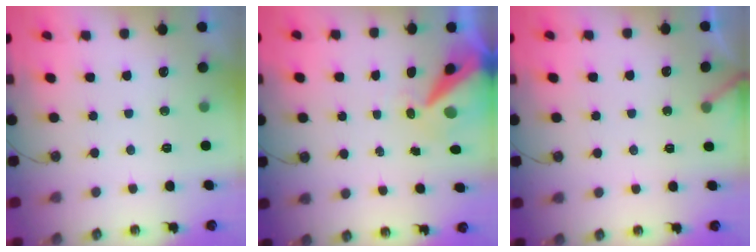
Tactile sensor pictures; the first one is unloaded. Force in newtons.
{"total": 12.0, "press": 11.9, "slide": 1.3}
{"total": 2.8, "press": 2.8, "slide": 0.2}